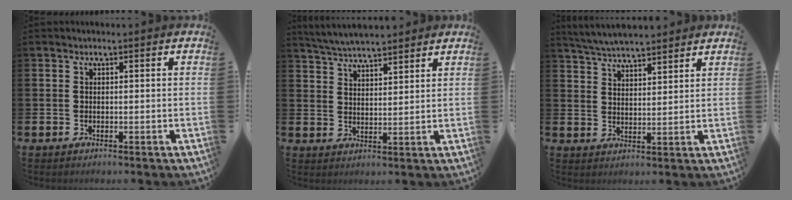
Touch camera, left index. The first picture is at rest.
{"total": 5.1, "force": [5.0, 0.6, 0.9], "torque": [-0.040, -0.018, 0.093]}
{"total": 5.1, "force": [5.0, 0.6, 0.8], "torque": [-0.038, -0.020, 0.094]}